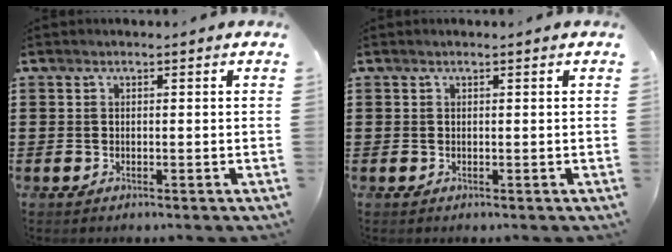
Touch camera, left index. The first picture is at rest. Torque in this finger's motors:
{"motor_torque": [-0.72, 0.55, -0.34, -0.10]}